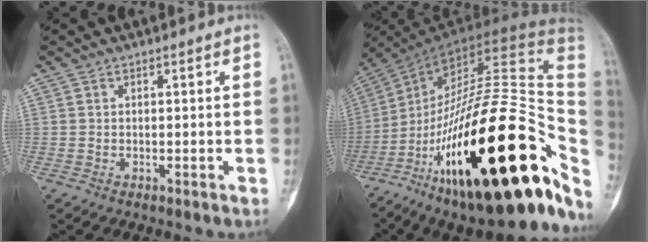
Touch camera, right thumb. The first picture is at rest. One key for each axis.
{"total": 43.5, "fx": -13.1, "fy": 16.4, "fz": 38.1, "tx": -0.518, "ty": 0.085, "tz": -0.204}